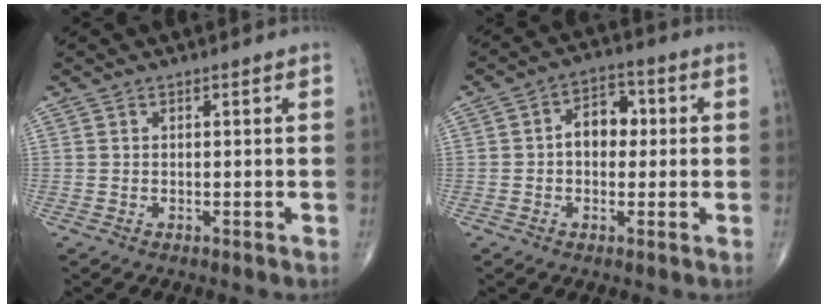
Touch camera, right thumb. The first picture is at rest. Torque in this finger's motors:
{"motor_torque": [1.00, 1.32, 0.81, 0.16, 0.05]}